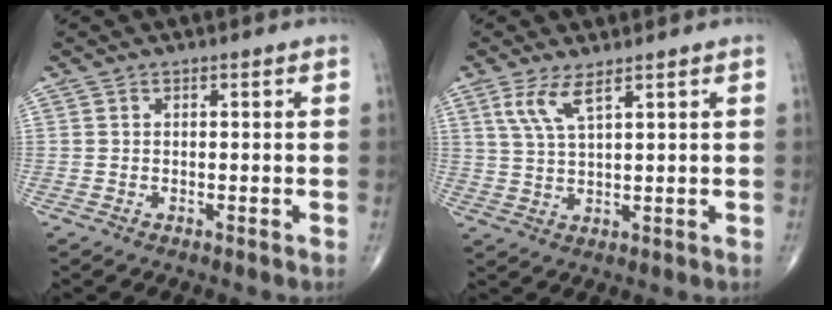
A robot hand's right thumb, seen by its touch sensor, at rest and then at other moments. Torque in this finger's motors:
{"motor_torque": [-0.11, -0.11, 0.10, -0.04, 0.15]}